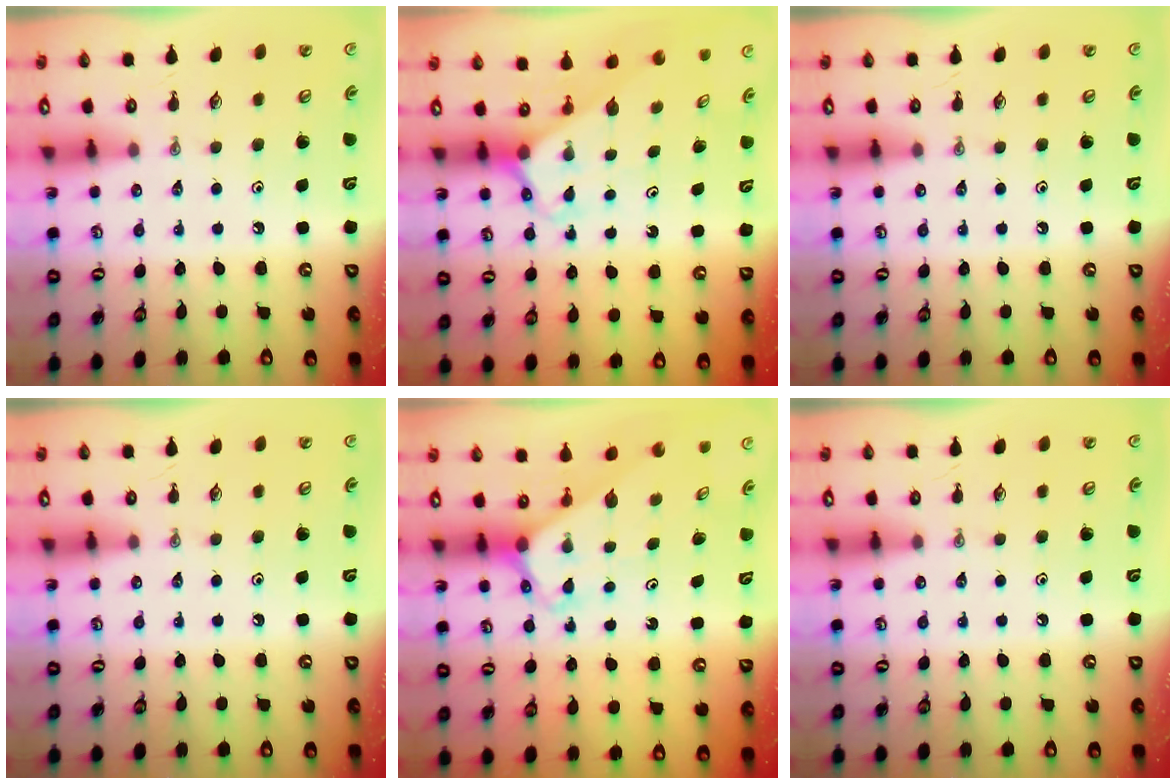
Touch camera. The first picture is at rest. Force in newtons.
{"total": 2.5, "press": 2.5, "slide": 0.2}
{"total": 0.0}
{"total": 0.0}
{"total": 2.7, "press": 2.7, "slide": 0.2}
{"total": 0.0}